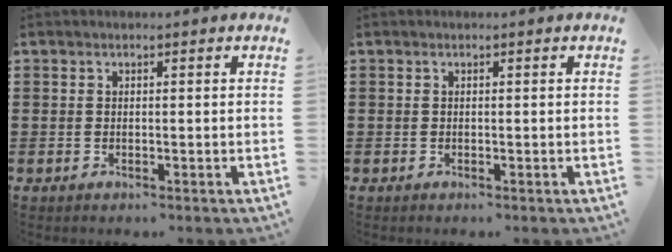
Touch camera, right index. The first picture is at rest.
{"total": 0.0}